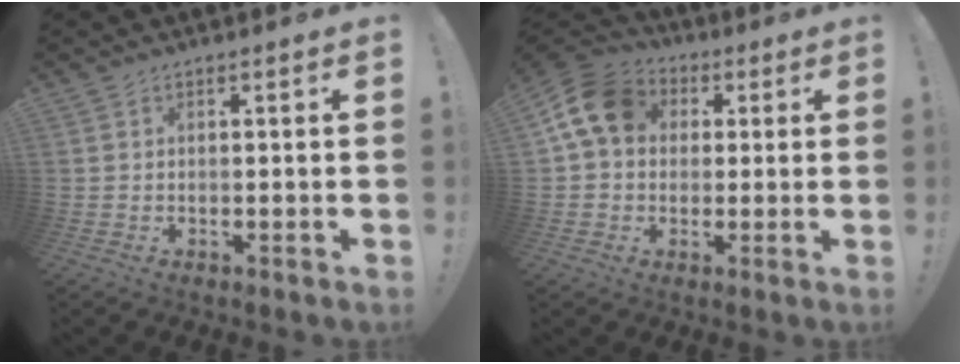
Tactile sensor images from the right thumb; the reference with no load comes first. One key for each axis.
{"total": 13.2, "fx": 3.5, "fy": 10.2, "fz": 7.5, "tx": -0.121, "ty": 0.003, "tz": 0.073}